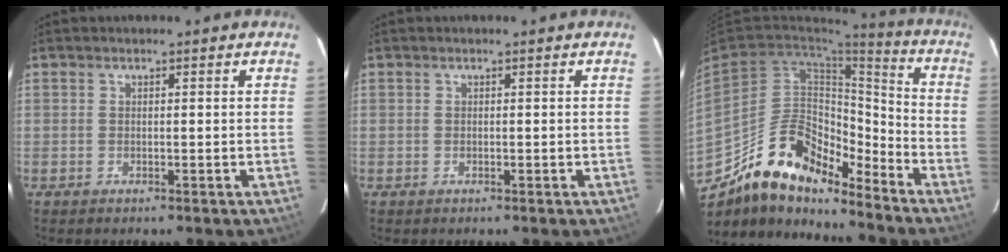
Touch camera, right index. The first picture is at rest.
{"total": 0.0}
{"total": 16.3, "force": [-13.5, 6.2, 6.6], "torque": [-0.112, 0.045, -0.235]}